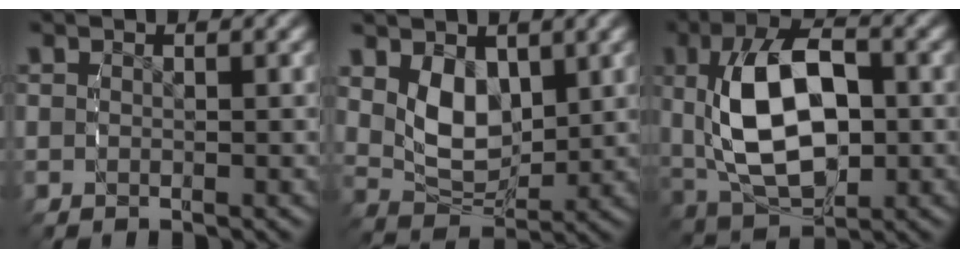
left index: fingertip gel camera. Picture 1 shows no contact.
{"total": 6.6, "force": [1.5, 4.7, 4.3], "torque": [-0.085, -0.015, 0.028]}
{"total": 10.4, "force": [-0.2, 6.5, 8.2], "torque": [-0.178, -0.013, 0.008]}